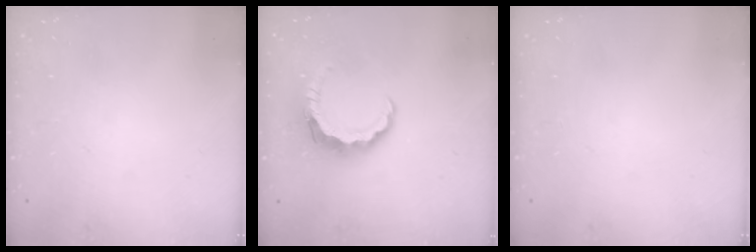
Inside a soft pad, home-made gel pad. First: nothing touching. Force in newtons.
{"total": 8.8, "press": 8.7, "slide": 1.4}
{"total": 0.0}